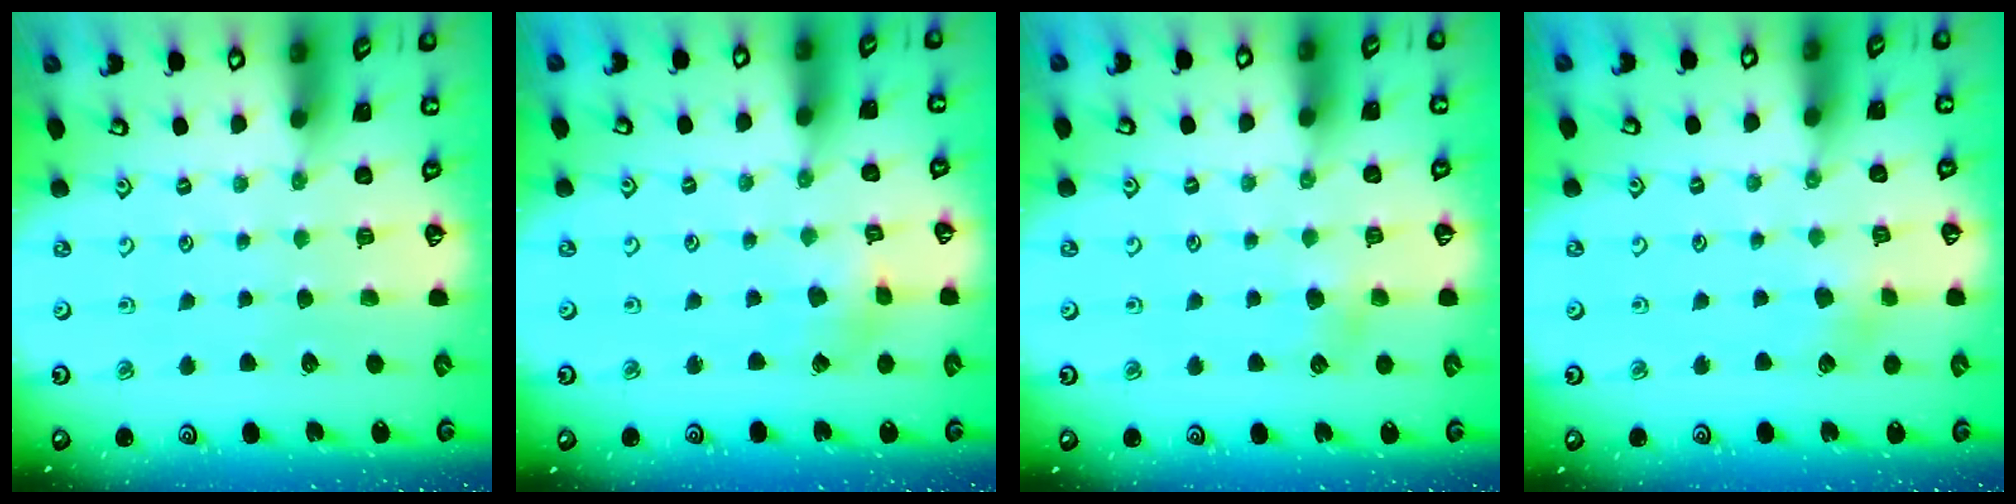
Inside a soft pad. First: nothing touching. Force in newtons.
{"total": 1.5, "press": 1.5, "slide": 0.2}
{"total": 4.5, "press": 4.5, "slide": 0.4}
{"total": 4.0, "press": 4.0, "slide": 0.5}